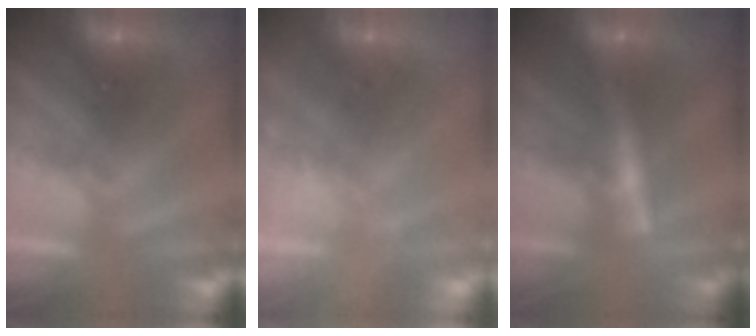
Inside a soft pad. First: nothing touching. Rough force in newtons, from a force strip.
{"total": 2.4}
{"total": 2.6}